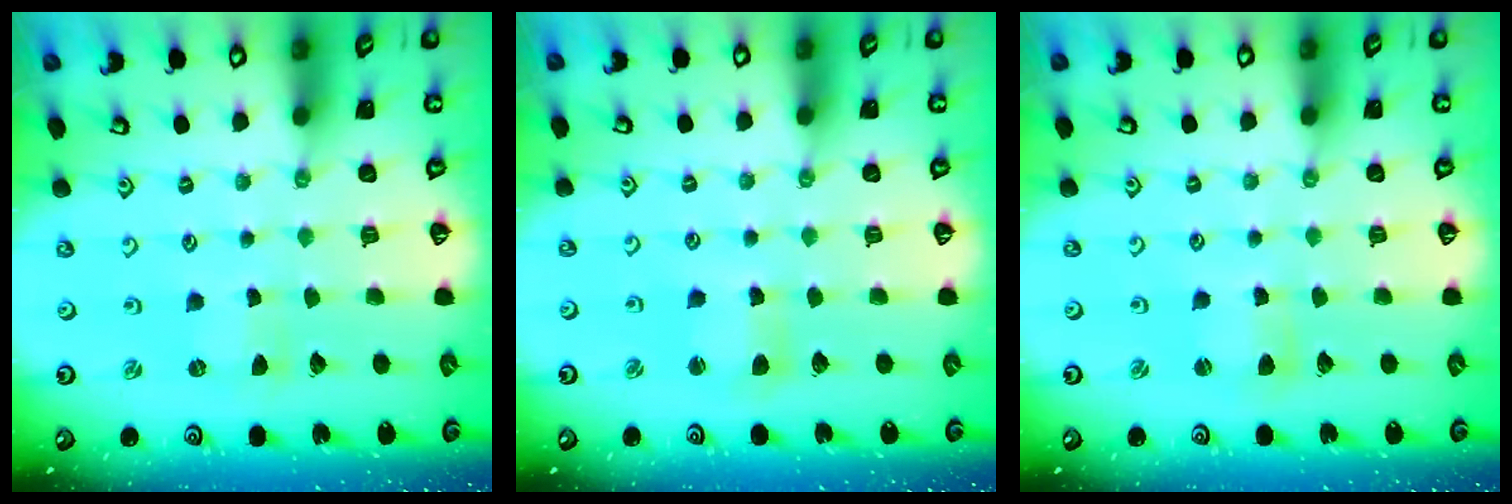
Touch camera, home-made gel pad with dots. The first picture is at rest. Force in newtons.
{"total": 4.3, "press": 4.2, "slide": 0.6}
{"total": 2.1, "press": 2.1, "slide": 0.3}